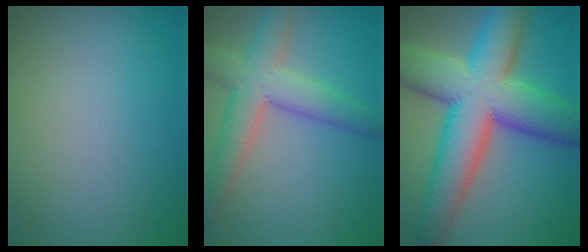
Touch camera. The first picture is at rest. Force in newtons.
{"total": 5.5, "press": 5.5, "slide": 0.2}
{"total": 13.5, "press": 13.5, "slide": 0.3}